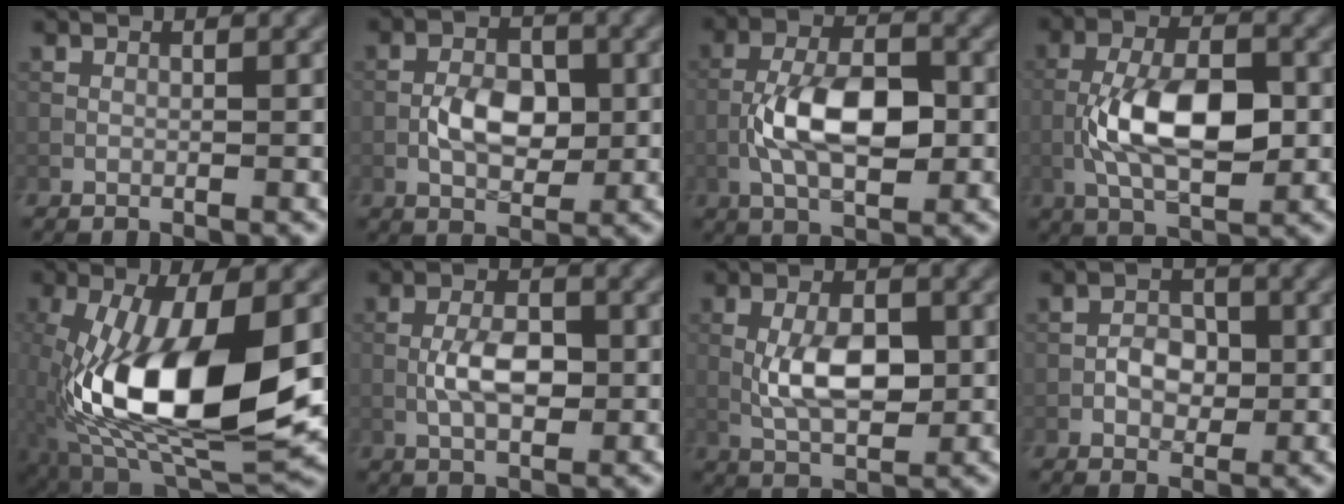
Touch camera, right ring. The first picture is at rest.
{"total": 4.2, "force": [-0.7, 2.5, 3.3], "torque": [-0.057, 0.002, -0.013]}
{"total": 7.2, "force": [-1.6, 3.4, 6.2], "torque": [-0.118, 0.005, -0.031]}
{"total": 8.2, "force": [-1.6, 3.7, 7.1], "torque": [-0.138, 0.004, -0.028]}
{"total": 15.1, "force": [-2.6, 6.6, 13.3], "torque": [-0.257, -0.020, -0.048]}
{"total": 3.9, "force": [-0.8, 1.9, 3.4], "torque": [-0.061, 0.003, -0.016]}
{"total": 5.2, "force": [-0.5, 2.5, 4.5], "torque": [-0.088, 0.002, -0.009]}
{"total": 2.7, "force": [-0.6, 1.9, 1.8], "torque": [-0.027, 0.002, -0.013]}